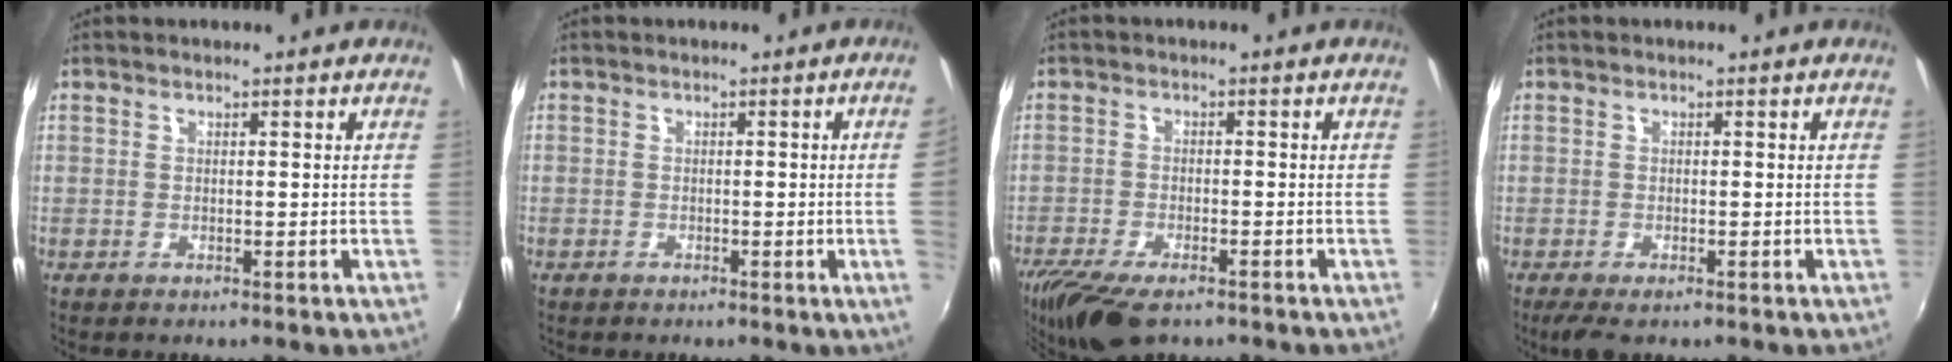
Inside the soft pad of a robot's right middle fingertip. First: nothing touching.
{"total": 2.5, "force": [-0.2, -1.5, 1.9], "torque": [-0.031, -0.012, 0.004]}
{"total": 10.8, "force": [-8.0, 3.7, 6.2], "torque": [-0.144, -0.036, -0.143]}
{"total": 3.5, "force": [-2.4, 1.2, 2.3], "torque": [-0.048, -0.018, -0.039]}